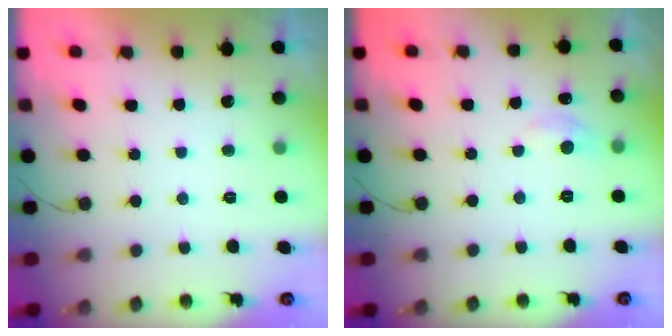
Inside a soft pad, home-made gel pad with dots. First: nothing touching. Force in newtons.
{"total": 6.2, "press": 6.1, "slide": 0.9}